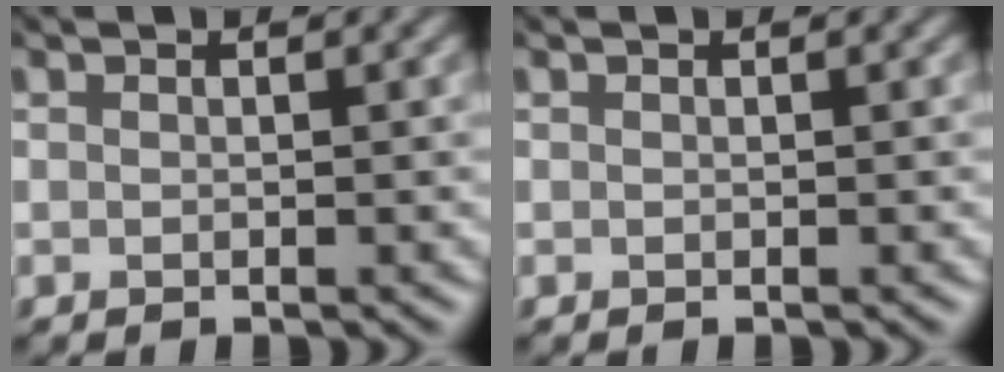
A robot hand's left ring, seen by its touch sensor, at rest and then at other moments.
{"total": 0.0}